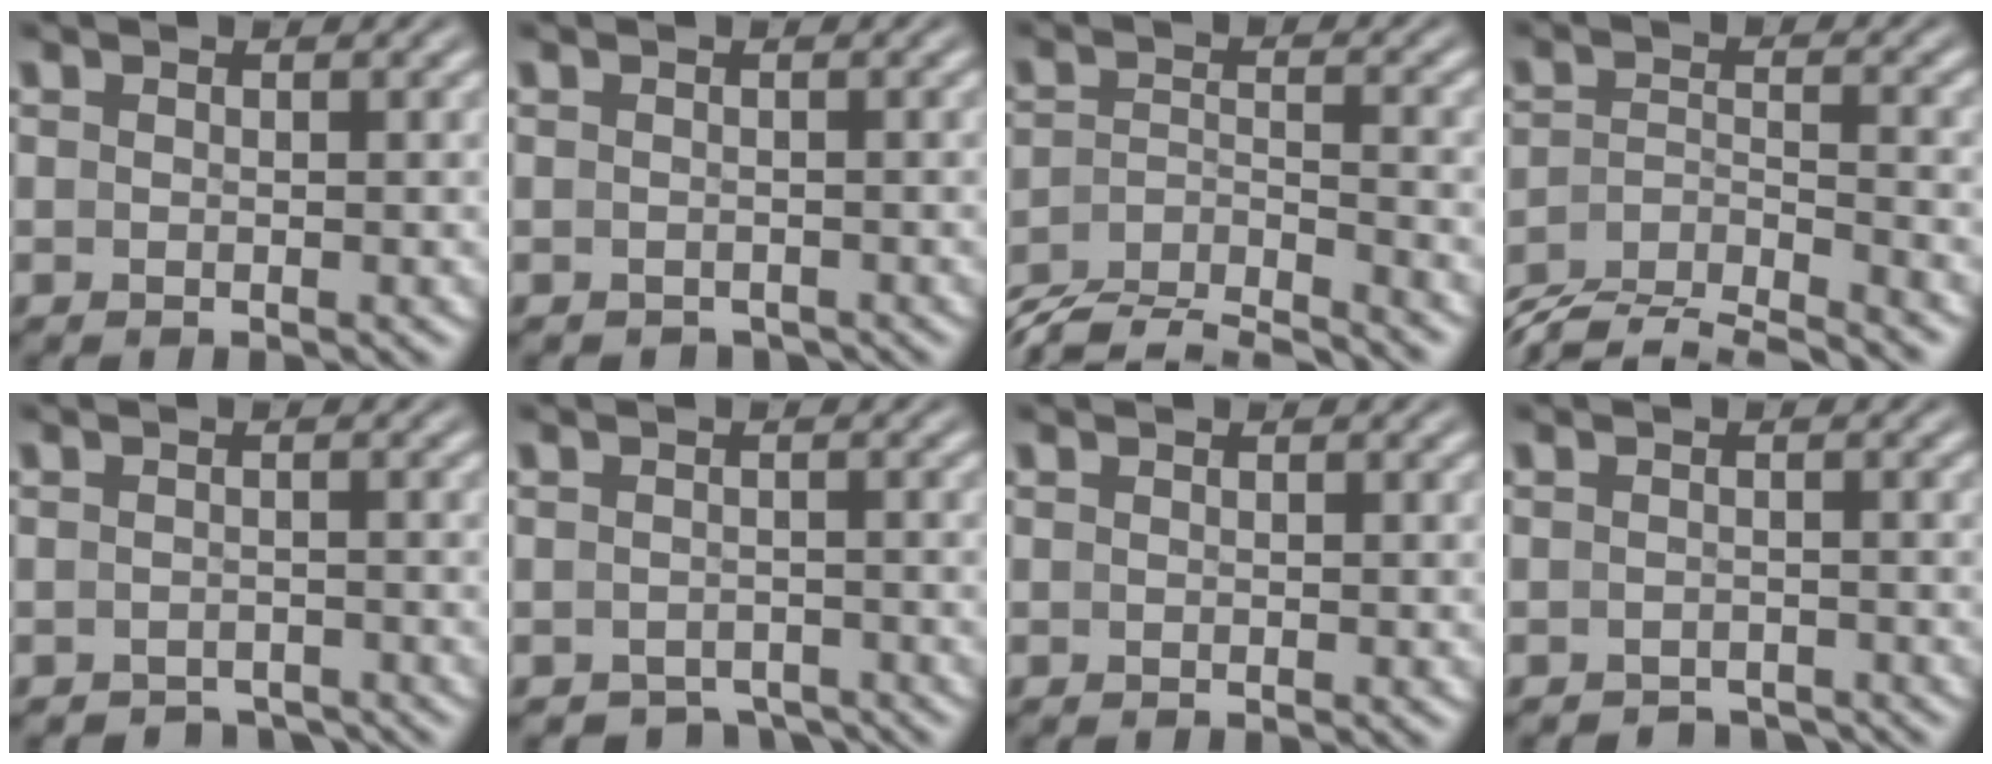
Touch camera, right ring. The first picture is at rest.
{"total": 1.6, "force": [-1.5, 0.4, -0.1], "torque": [-0.002, -0.014, -0.018]}
{"total": 7.8, "force": [-6.6, 3.2, 2.7], "torque": [-0.047, -0.027, -0.104]}
{"total": 7.7, "force": [-5.6, 4.0, 3.5], "torque": [-0.065, -0.031, -0.087]}
{"total": 4.0, "force": [-3.8, 0.9, 0.4], "torque": [0.000, -0.018, -0.055]}
{"total": 5.0, "force": [-4.6, 1.7, 0.9], "torque": [-0.007, -0.022, -0.066]}
{"total": 0.0}
{"total": 3.5, "force": [-3.5, 0.6, 0.3], "torque": [-0.005, -0.019, -0.049]}